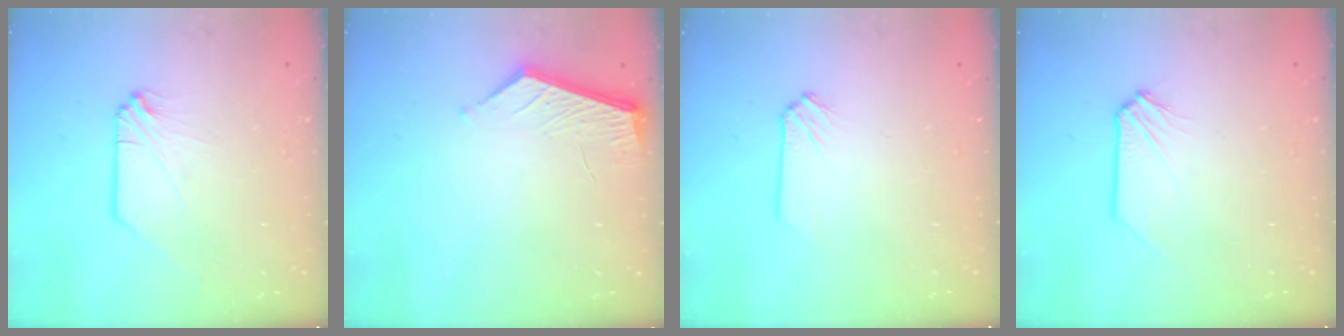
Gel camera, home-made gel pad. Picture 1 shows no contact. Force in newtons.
{"total": 4.4, "press": 4.4, "slide": 0.1}
{"total": 0.0}
{"total": 0.0}